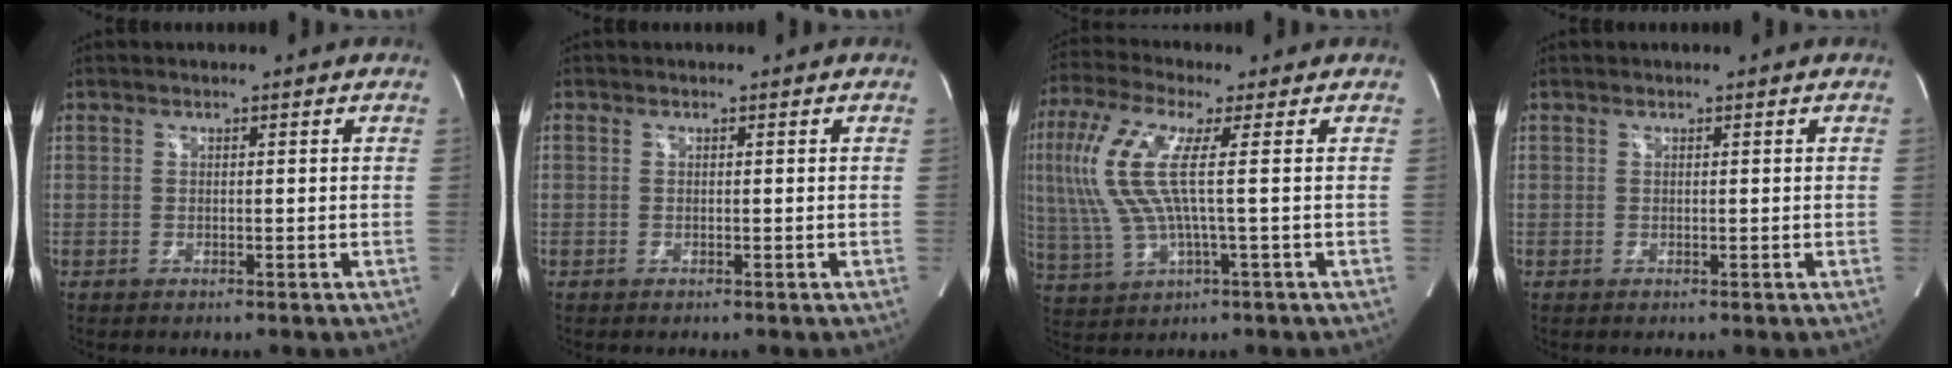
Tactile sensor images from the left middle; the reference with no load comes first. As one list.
[{"total": 0.0}, {"total": 12.4, "force": [1.8, 2.0, 12.1], "torque": [-0.290, 0.016, 0.034]}, {"total": 0.0}]